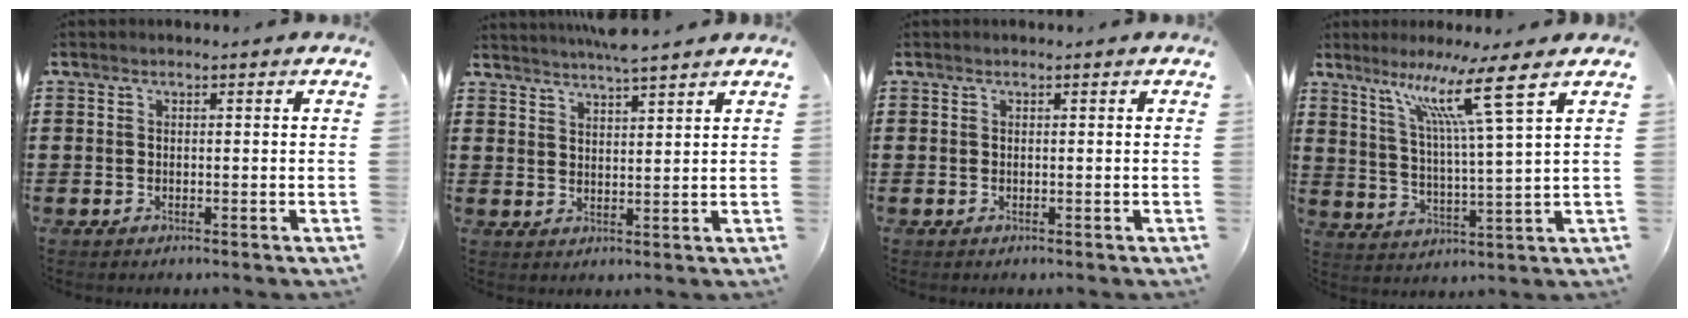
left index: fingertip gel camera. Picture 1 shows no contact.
{"total": 3.4, "force": [3.3, -0.5, 0.6], "torque": [-0.021, -0.012, 0.061]}
{"total": 0.0}
{"total": 10.2, "force": [6.8, -1.1, 7.6], "torque": [-0.151, -0.029, 0.103]}